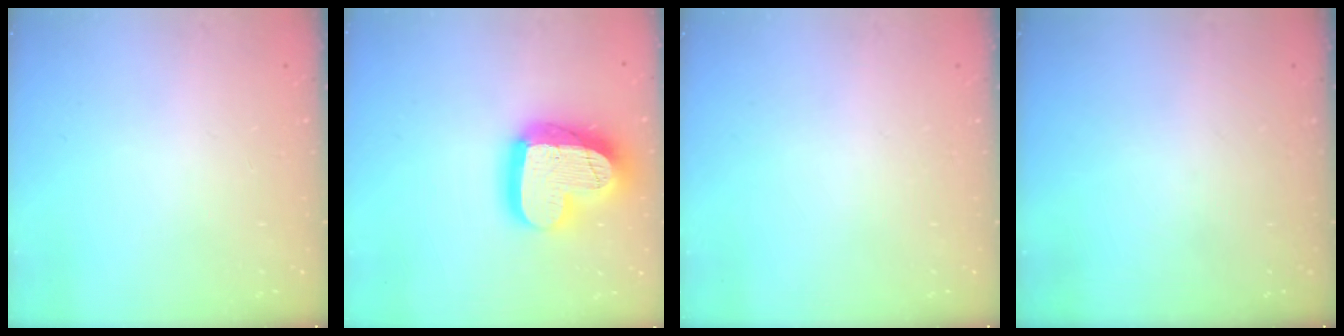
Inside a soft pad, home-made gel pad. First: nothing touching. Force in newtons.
{"total": 23.3, "press": 23.3, "slide": 1.9}
{"total": 0.0}
{"total": 0.0}